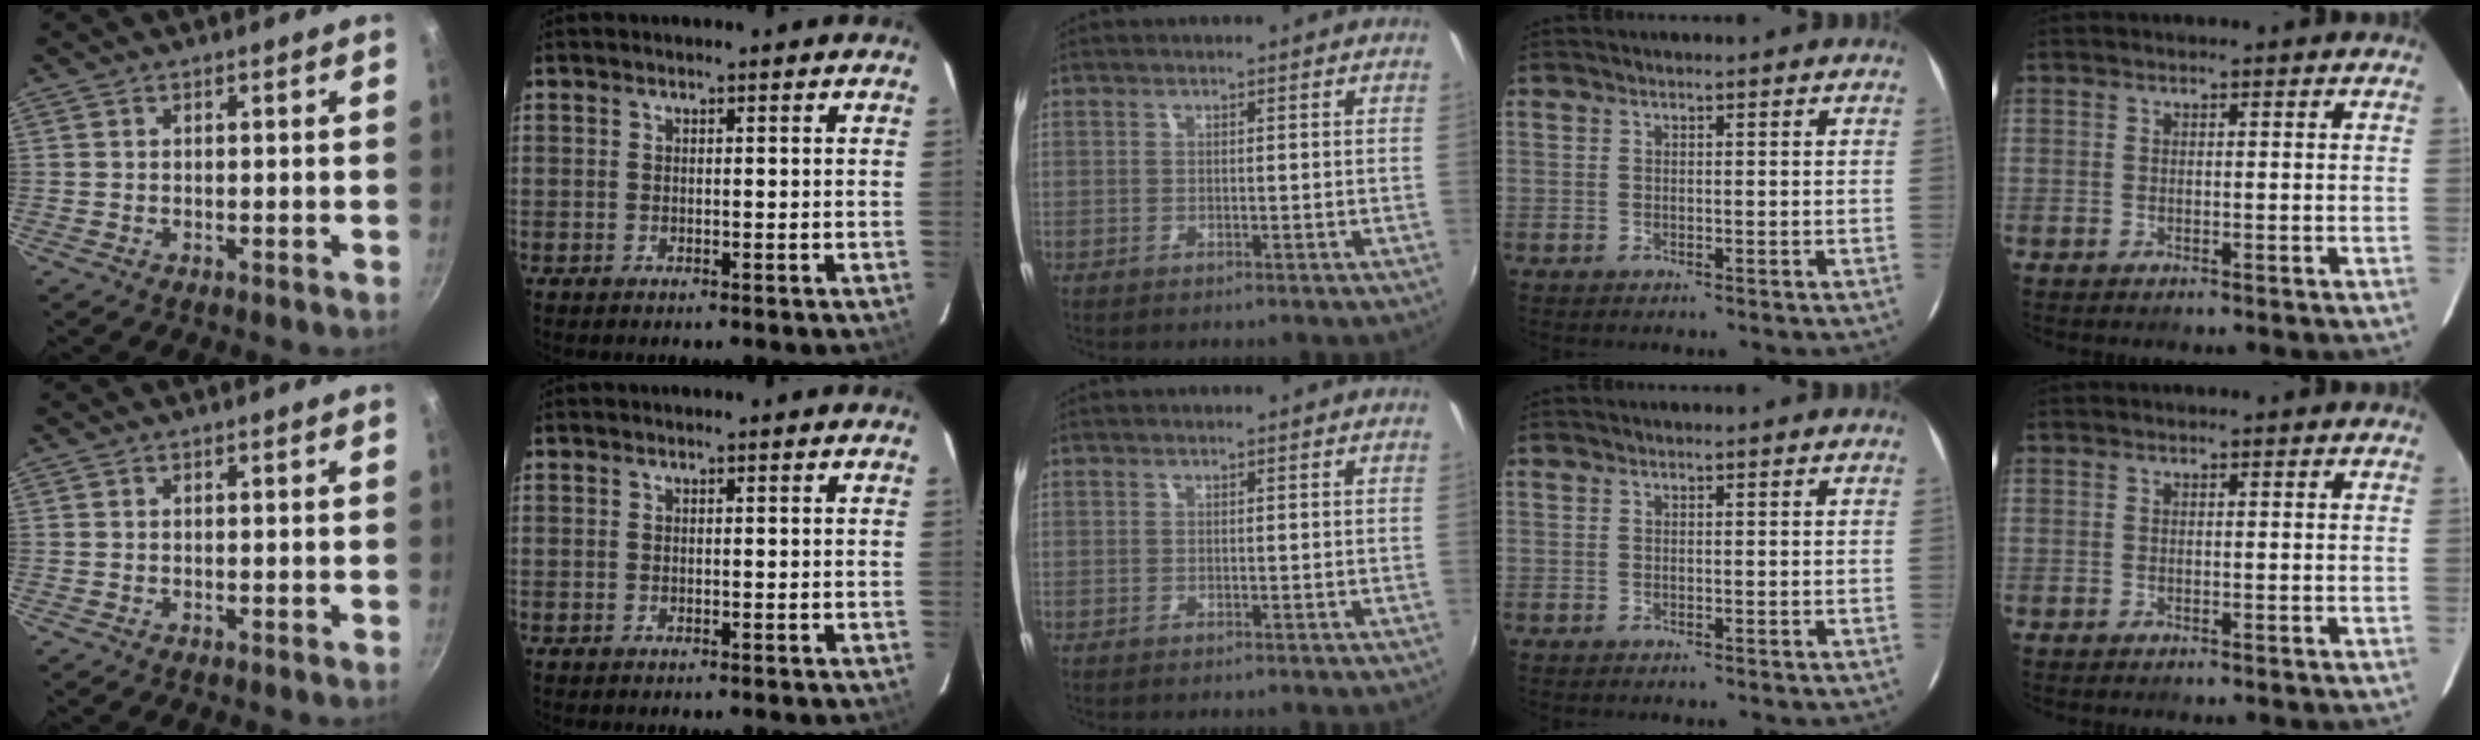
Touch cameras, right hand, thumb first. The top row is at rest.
{}